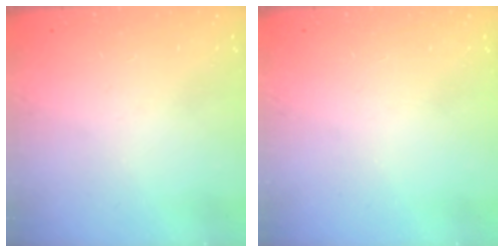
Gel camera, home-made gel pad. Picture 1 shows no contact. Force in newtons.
{"total": 0.0}